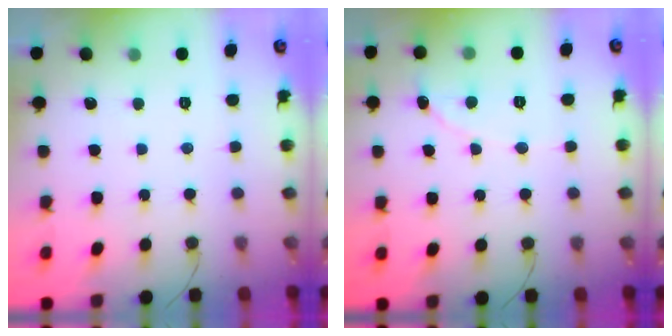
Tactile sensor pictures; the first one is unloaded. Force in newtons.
{"total": 1.7, "press": 1.7, "slide": 0.1}